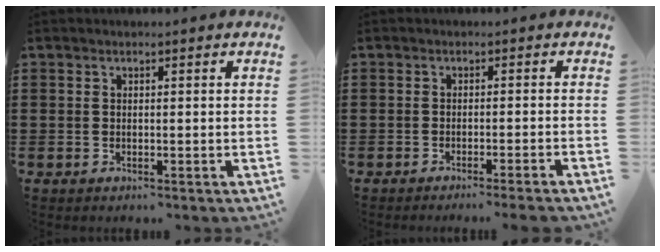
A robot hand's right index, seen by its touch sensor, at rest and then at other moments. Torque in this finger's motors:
{"motor_torque": [1.51, -0.62, 0.18, 0.08]}